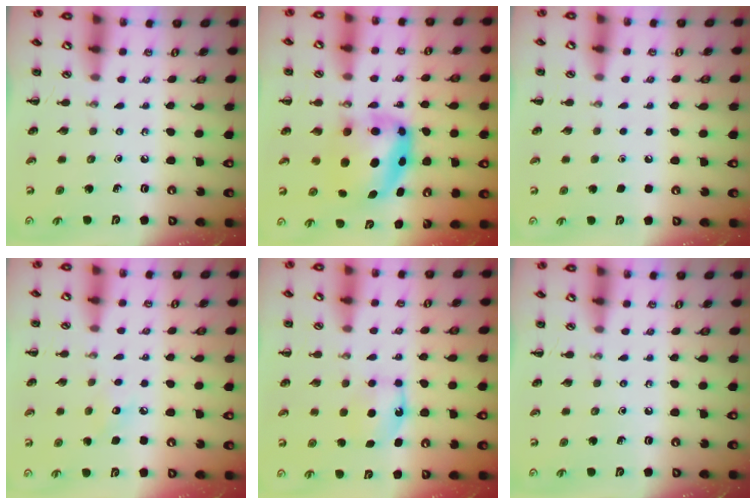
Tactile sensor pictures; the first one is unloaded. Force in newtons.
{"total": 6.2, "press": 6.1, "slide": 1.2}
{"total": 1.7, "press": 1.7, "slide": 0.1}
{"total": 6.7, "press": 6.5, "slide": 1.7}
{"total": 6.1, "press": 5.8, "slide": 1.9}
{"total": 0.0}